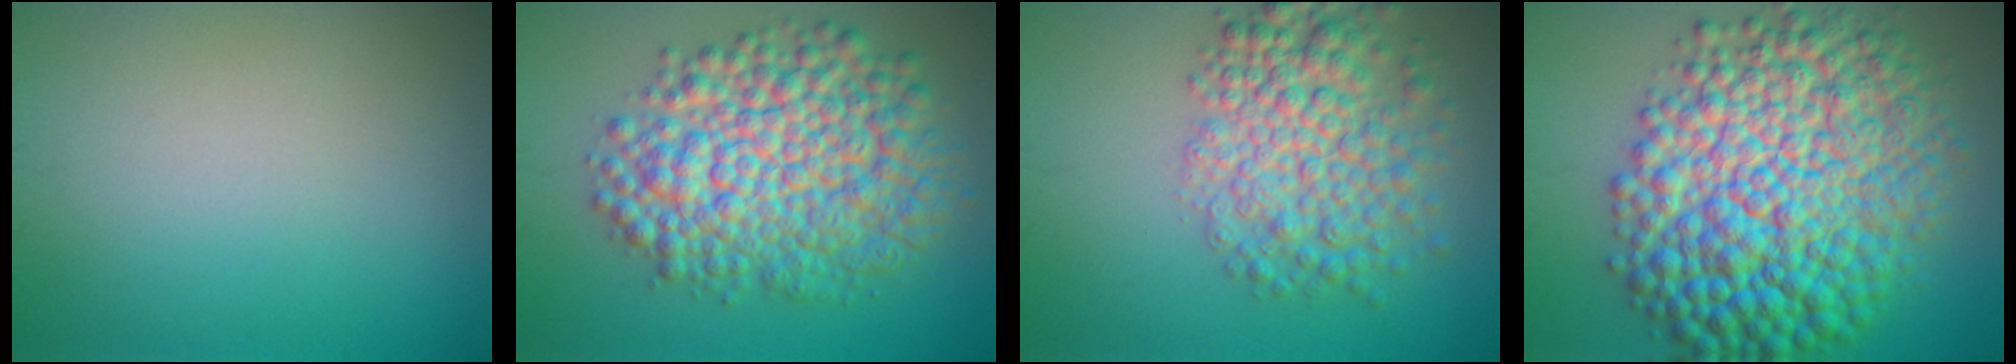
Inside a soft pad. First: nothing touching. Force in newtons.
{"total": 10.1, "press": 10.1, "slide": 0.2}
{"total": 6.5, "press": 6.5, "slide": 0.2}
{"total": 14.6, "press": 14.6, "slide": 0.0}